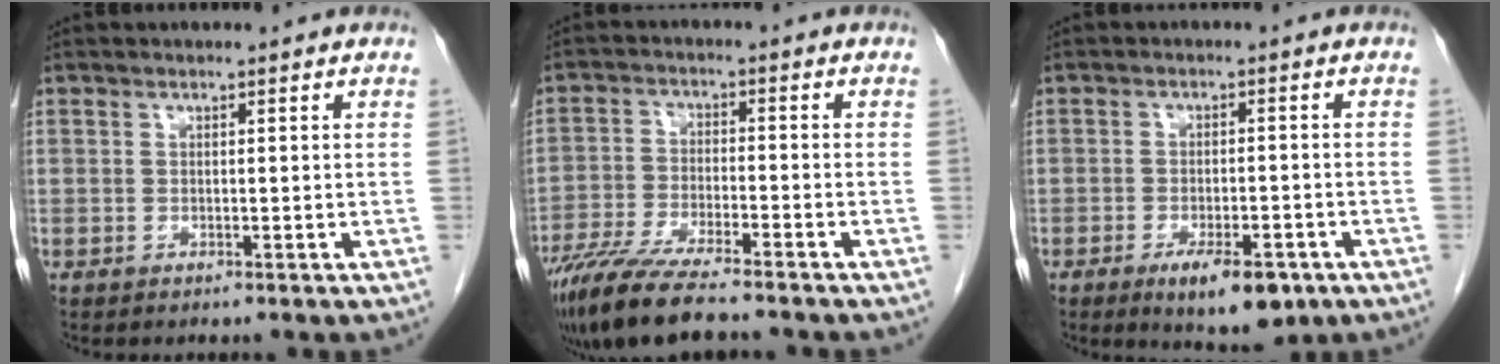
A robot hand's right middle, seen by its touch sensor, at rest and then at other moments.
{"total": 10.9, "force": [-9.1, 1.1, 5.9], "torque": [-0.100, -0.029, -0.156]}
{"total": 8.3, "force": [-4.7, 2.9, 6.2], "torque": [-0.087, -0.007, -0.061]}